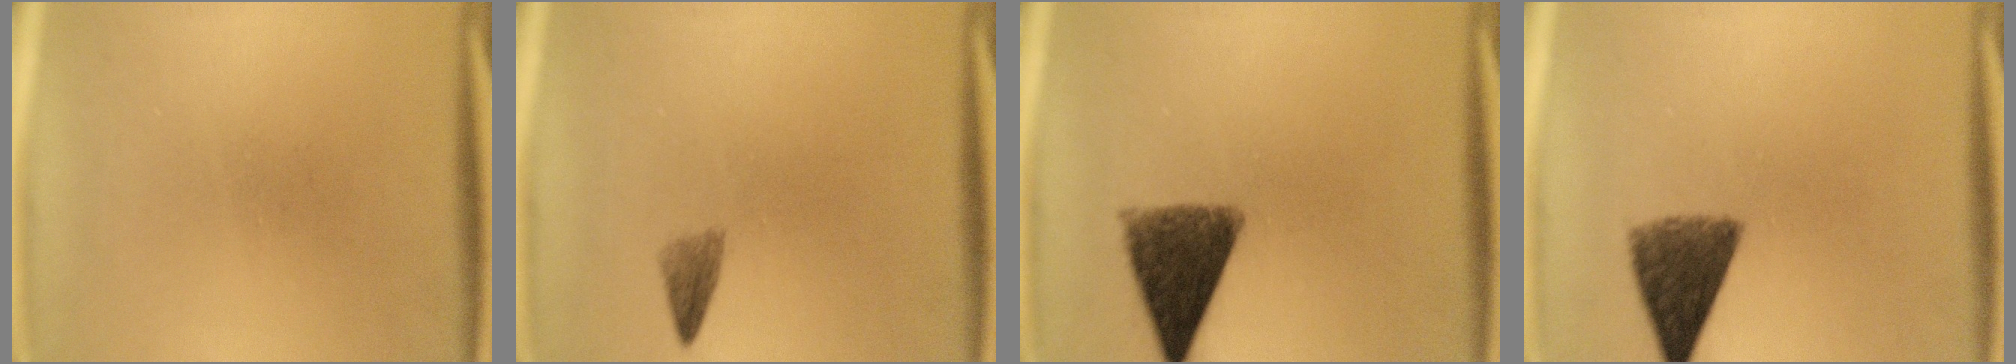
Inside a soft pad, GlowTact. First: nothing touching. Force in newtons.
{"total": 1.7}
{"total": 10.1}
{"total": 7.8}